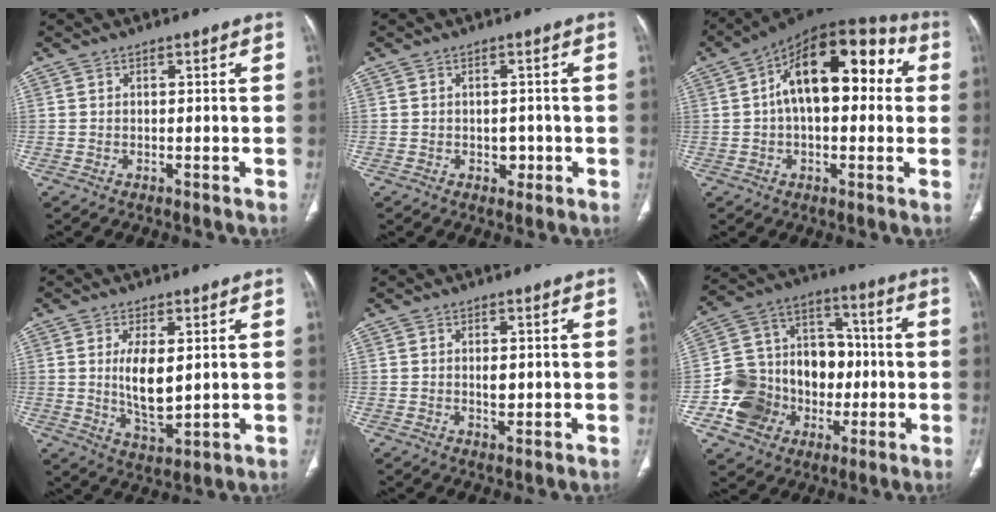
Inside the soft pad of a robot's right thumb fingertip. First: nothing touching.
{"total": 2.2, "force": [-0.6, 1.8, 1.2], "torque": [-0.001, 0.003, -0.007]}
{"total": 18.9, "force": [3.1, 10.1, 15.6], "torque": [-0.203, 0.044, 0.036]}
{"total": 8.6, "force": [1.2, 3.9, 7.5], "torque": [-0.127, -0.025, 0.032]}
{"total": 2.1, "force": [0.0, 1.1, 1.8], "torque": [-0.025, -0.004, 0.002]}
{"total": 20.1, "force": [-4.0, 16.7, 10.3], "torque": [-0.141, 0.063, -0.055]}